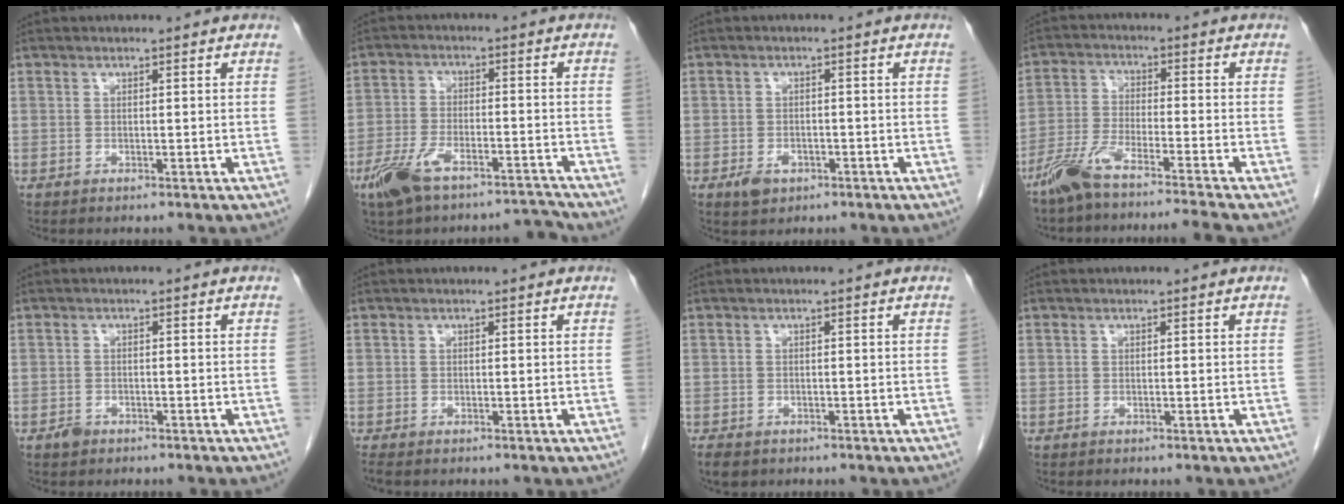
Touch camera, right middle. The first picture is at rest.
{"total": 8.6, "force": [-7.2, 2.2, 4.2], "torque": [-0.084, 0.010, -0.130]}
{"total": 3.0, "force": [-1.6, 1.9, 1.7], "torque": [-0.030, 0.000, -0.017]}
{"total": 9.2, "force": [-7.9, -1.1, 4.6], "torque": [-0.087, -0.014, -0.143]}
{"total": 1.6, "force": [-1.2, 0.8, 0.5], "torque": [-0.015, 0.002, -0.018]}
{"total": 1.3, "force": [-1.1, 0.4, 0.6], "torque": [-0.014, -0.005, -0.017]}
{"total": 4.0, "force": [-2.9, 2.2, 1.6], "torque": [-0.028, -0.006, -0.041]}
{"total": 0.0}